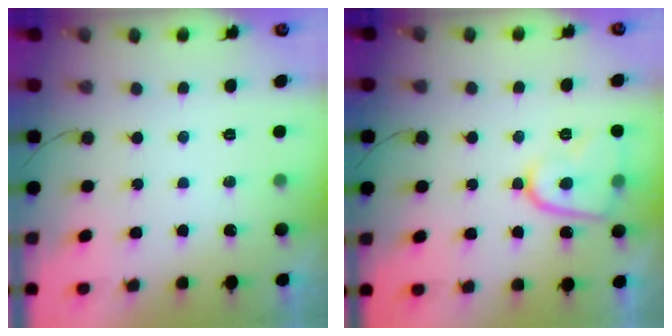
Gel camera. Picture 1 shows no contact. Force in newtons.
{"total": 10.5, "press": 10.4, "slide": 1.5}